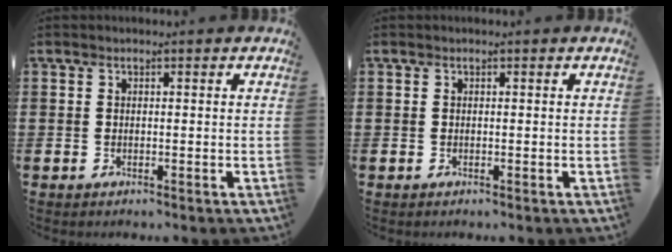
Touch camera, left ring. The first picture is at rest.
{"total": 0.0}